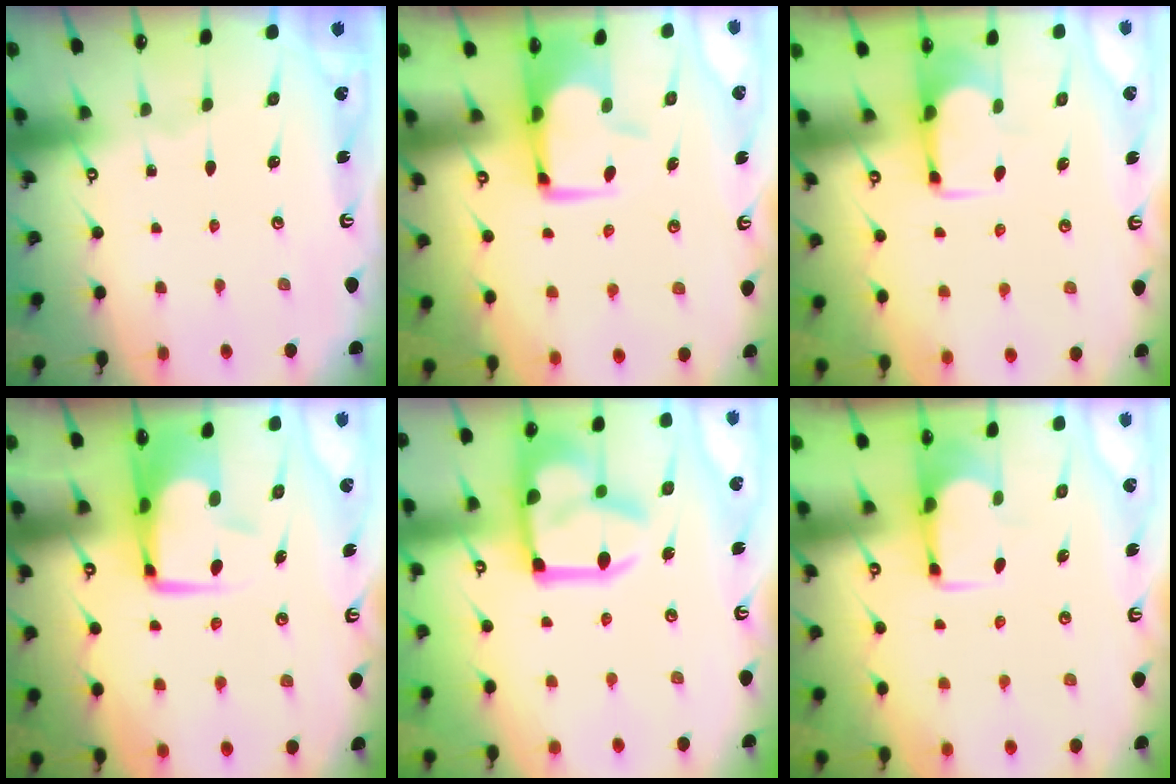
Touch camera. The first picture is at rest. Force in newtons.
{"total": 1.0, "press": 0.2, "slide": 1.0}
{"total": 1.8, "press": 1.6, "slide": 0.8}
{"total": 7.9, "press": 7.8, "slide": 1.3}
{"total": 18.2, "press": 18.1, "slide": 2.2}
{"total": 1.8, "press": 1.6, "slide": 0.8}